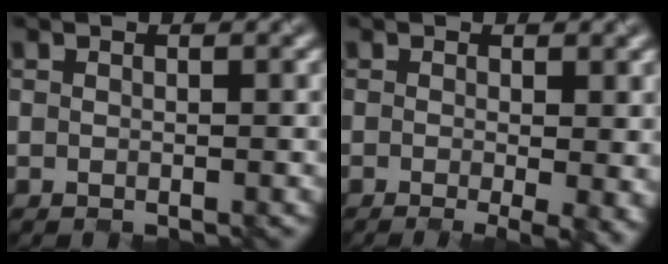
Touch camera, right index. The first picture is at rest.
{"total": 3.5, "force": [-0.5, 0.7, 3.4], "torque": [-0.043, -0.012, -0.008]}